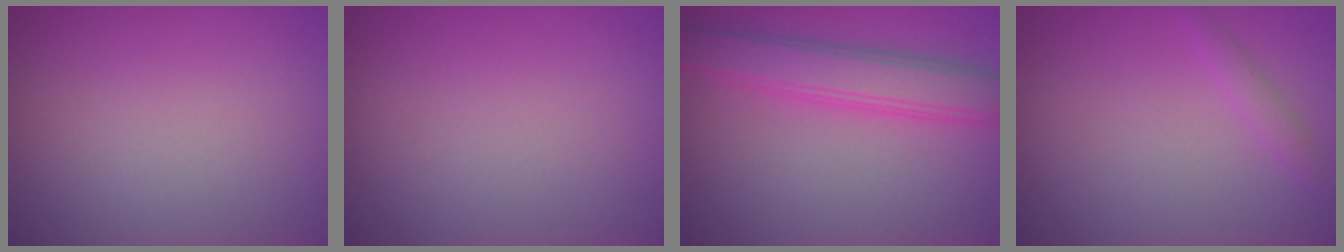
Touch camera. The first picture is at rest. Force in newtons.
{"total": 0.0}
{"total": 4.6, "press": 4.6, "slide": 0.0}
{"total": 1.0, "press": 1.0, "slide": 0.1}